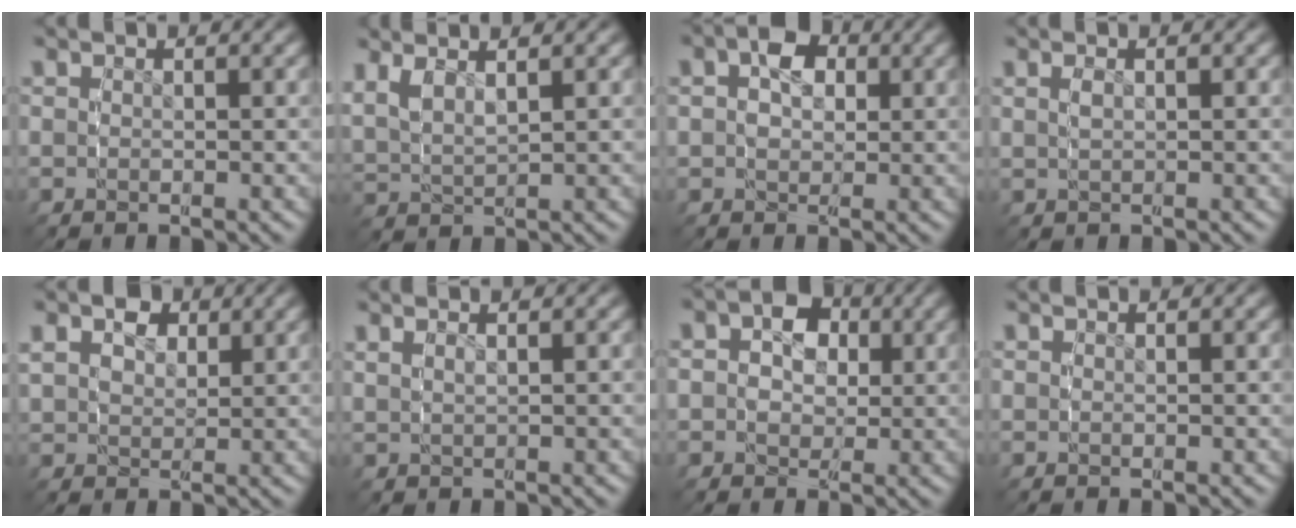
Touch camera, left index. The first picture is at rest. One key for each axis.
{"total": 3.3, "fx": 2.2, "fy": 1.5, "fz": 2.0, "tx": -0.052, "ty": 0.002, "tz": 0.044}
{"total": 3.4, "fx": 1.0, "fy": 2.5, "fz": 2.2, "tx": -0.036, "ty": -0.005, "tz": 0.011}
{"total": 0.9, "fx": 0.5, "fy": -0.2, "fz": 0.7, "tx": -0.010, "ty": 0.003, "tz": 0.010}
{"total": 3.6, "fx": 2.0, "fy": 2.3, "fz": 1.8, "tx": -0.027, "ty": -0.006, "tz": 0.037}
{"total": 1.1, "fx": 0.8, "fy": -0.5, "fz": 0.5, "tx": -0.007, "ty": 0.002, "tz": 0.020}
{"total": 4.6, "fx": 0.8, "fy": 3.8, "fz": 2.5, "tx": -0.048, "ty": -0.010, "tz": 0.006}
{"total": 0.0}